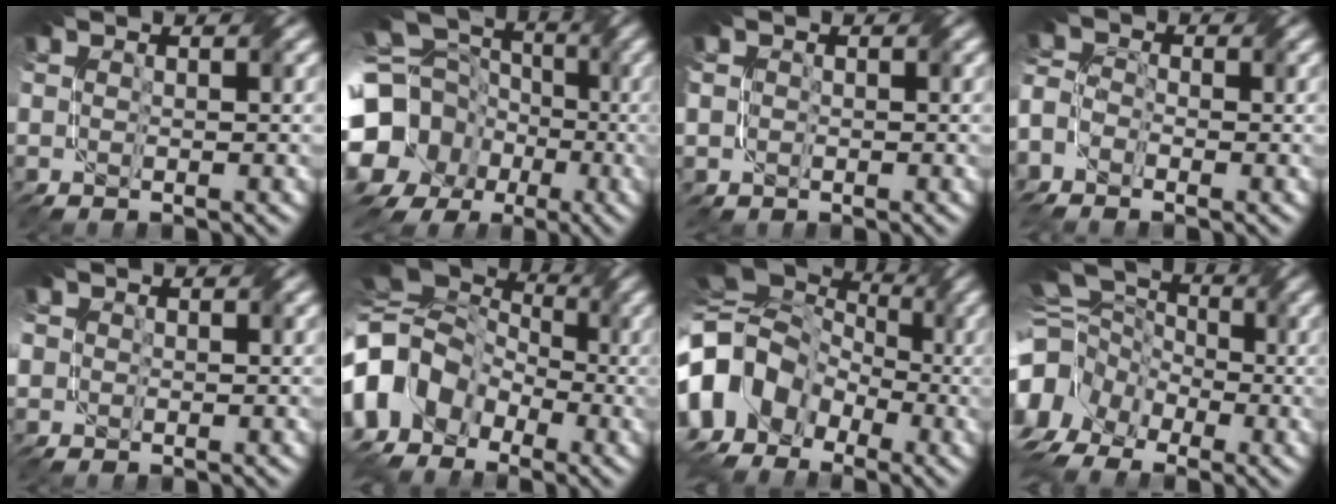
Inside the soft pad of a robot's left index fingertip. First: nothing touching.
{"total": 21.0, "force": [-3.2, 19.4, 7.2], "torque": [-0.201, -0.003, -0.110]}
{"total": 1.0, "force": [0.2, 0.8, -0.7], "torque": [0.013, -0.002, 0.004]}
{"total": 4.0, "force": [-2.6, 2.5, 1.7], "torque": [-0.047, -0.004, -0.051]}
{"total": 2.6, "force": [-0.3, 2.2, 1.3], "torque": [-0.032, -0.002, -0.002]}
{"total": 13.4, "force": [-3.4, 11.1, 6.6], "torque": [-0.139, 0.008, -0.083]}
{"total": 14.8, "force": [-4.0, 12.4, 7.1], "torque": [-0.141, 0.007, -0.095]}
{"total": 14.1, "force": [-6.4, 11.1, 5.9], "torque": [-0.161, -0.016, -0.112]}